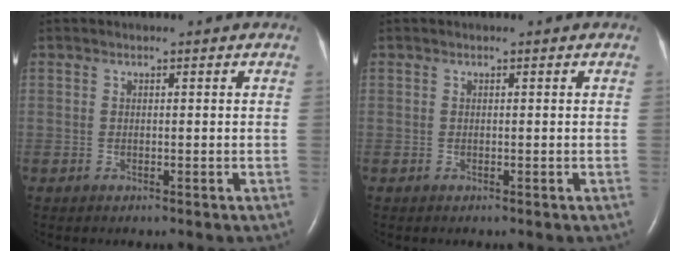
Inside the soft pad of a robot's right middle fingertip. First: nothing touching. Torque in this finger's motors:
{"motor_torque": [0.02, -0.01, 0.00, 0.01]}